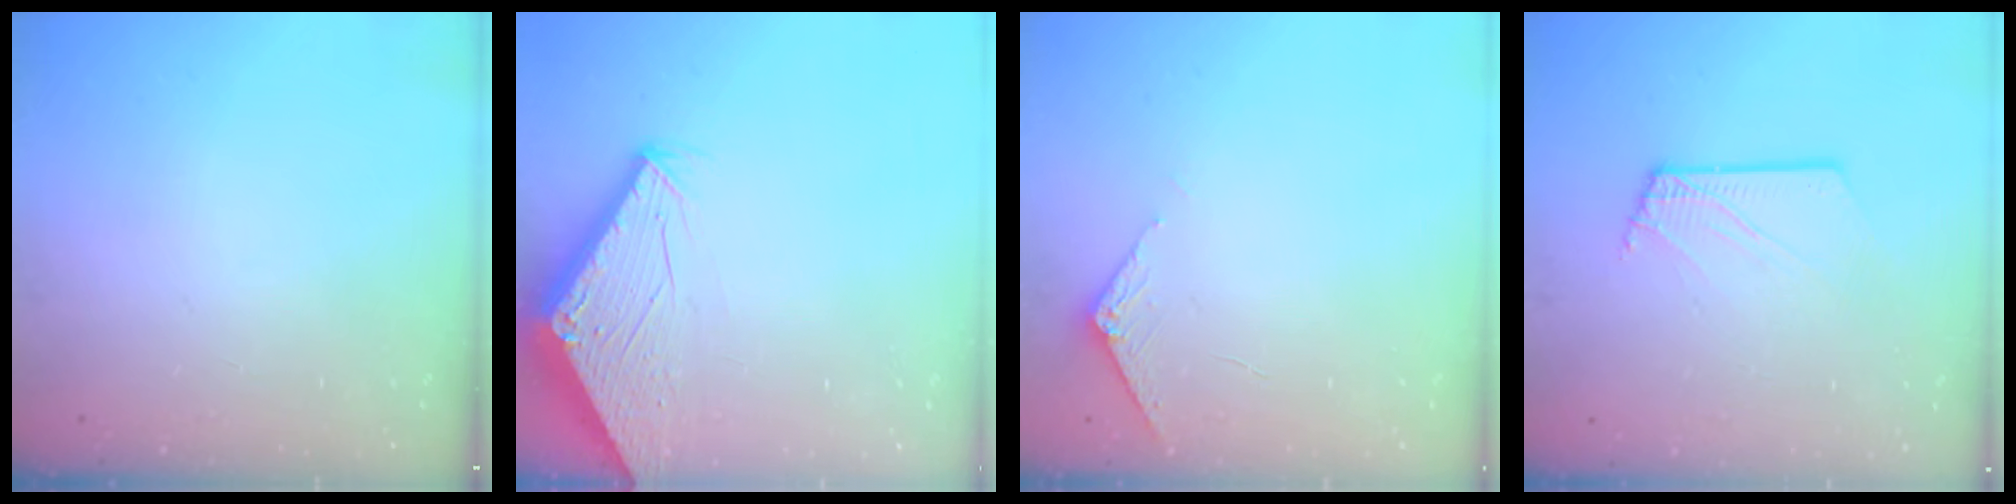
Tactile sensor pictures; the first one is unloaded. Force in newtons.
{"total": 2.8, "press": 2.8, "slide": 0.1}
{"total": 2.9, "press": 2.9, "slide": 0.3}
{"total": 2.6, "press": 2.6, "slide": 0.3}